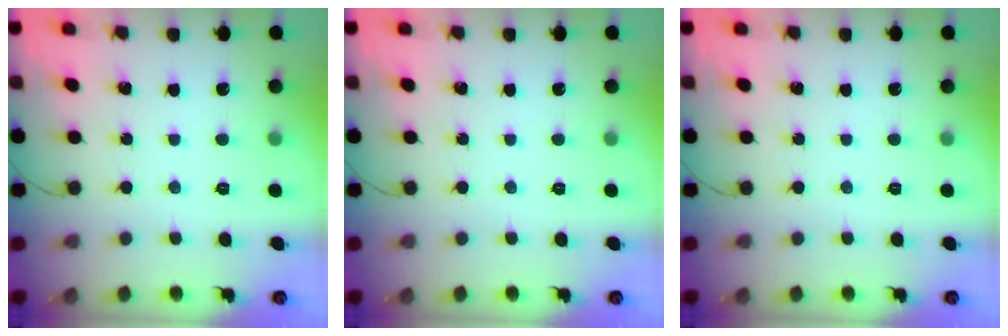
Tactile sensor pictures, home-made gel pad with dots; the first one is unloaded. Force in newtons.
{"total": 0.0}
{"total": 0.0}